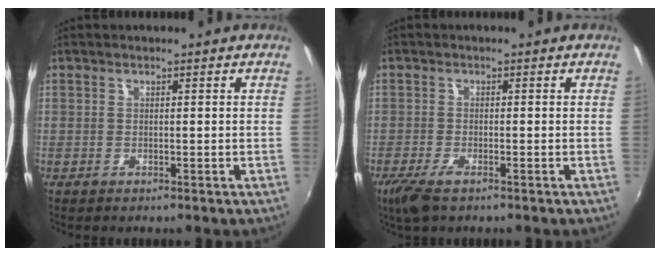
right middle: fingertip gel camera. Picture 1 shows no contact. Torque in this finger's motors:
{"motor_torque": [0.74, -0.74, 0.32, 0.07]}